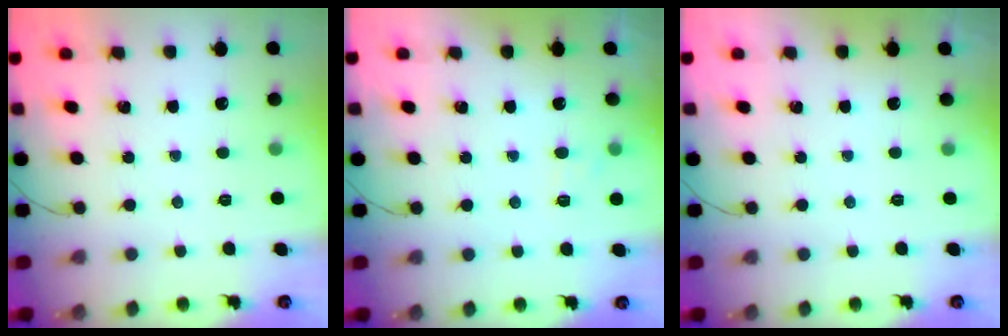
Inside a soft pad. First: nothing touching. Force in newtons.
{"total": 5.7, "press": 5.6, "slide": 1.2}
{"total": 1.9, "press": 1.9, "slide": 0.3}